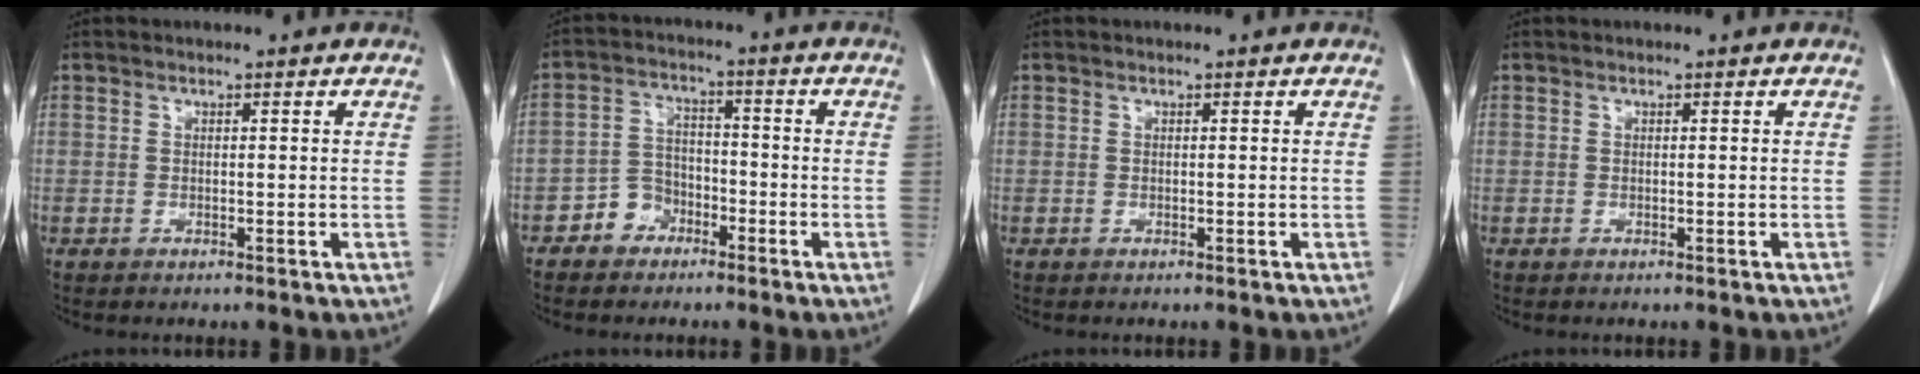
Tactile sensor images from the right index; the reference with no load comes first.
{"total": 5.0, "force": [-3.0, 3.8, 1.2], "torque": [-0.016, 0.016, -0.055]}
{"total": 0.0}
{"total": 0.0}